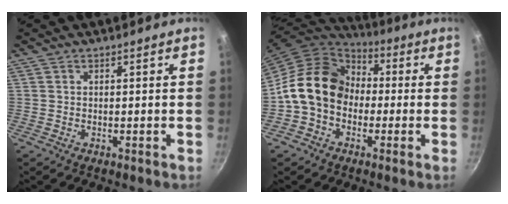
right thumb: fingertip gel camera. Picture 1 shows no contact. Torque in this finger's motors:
{"motor_torque": [2.34, 2.61, 1.28, -1.19, 0.18]}